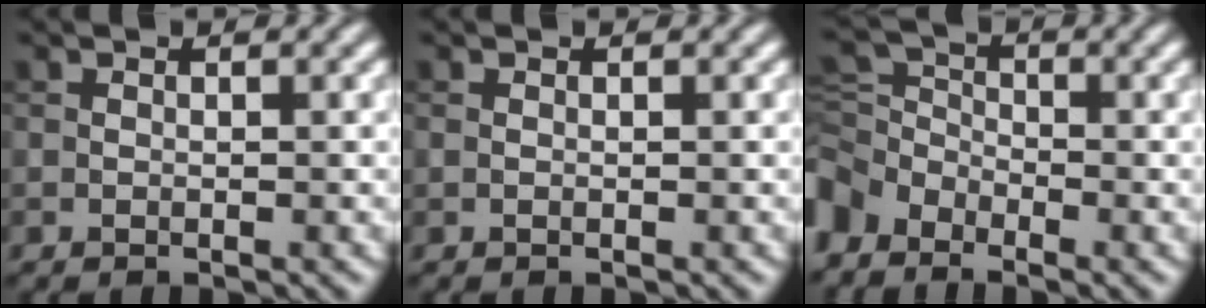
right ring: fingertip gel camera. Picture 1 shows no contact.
{"total": 0.0}
{"total": 4.3, "force": [-3.2, 2.5, 1.5], "torque": [-0.033, 0.003, -0.083]}